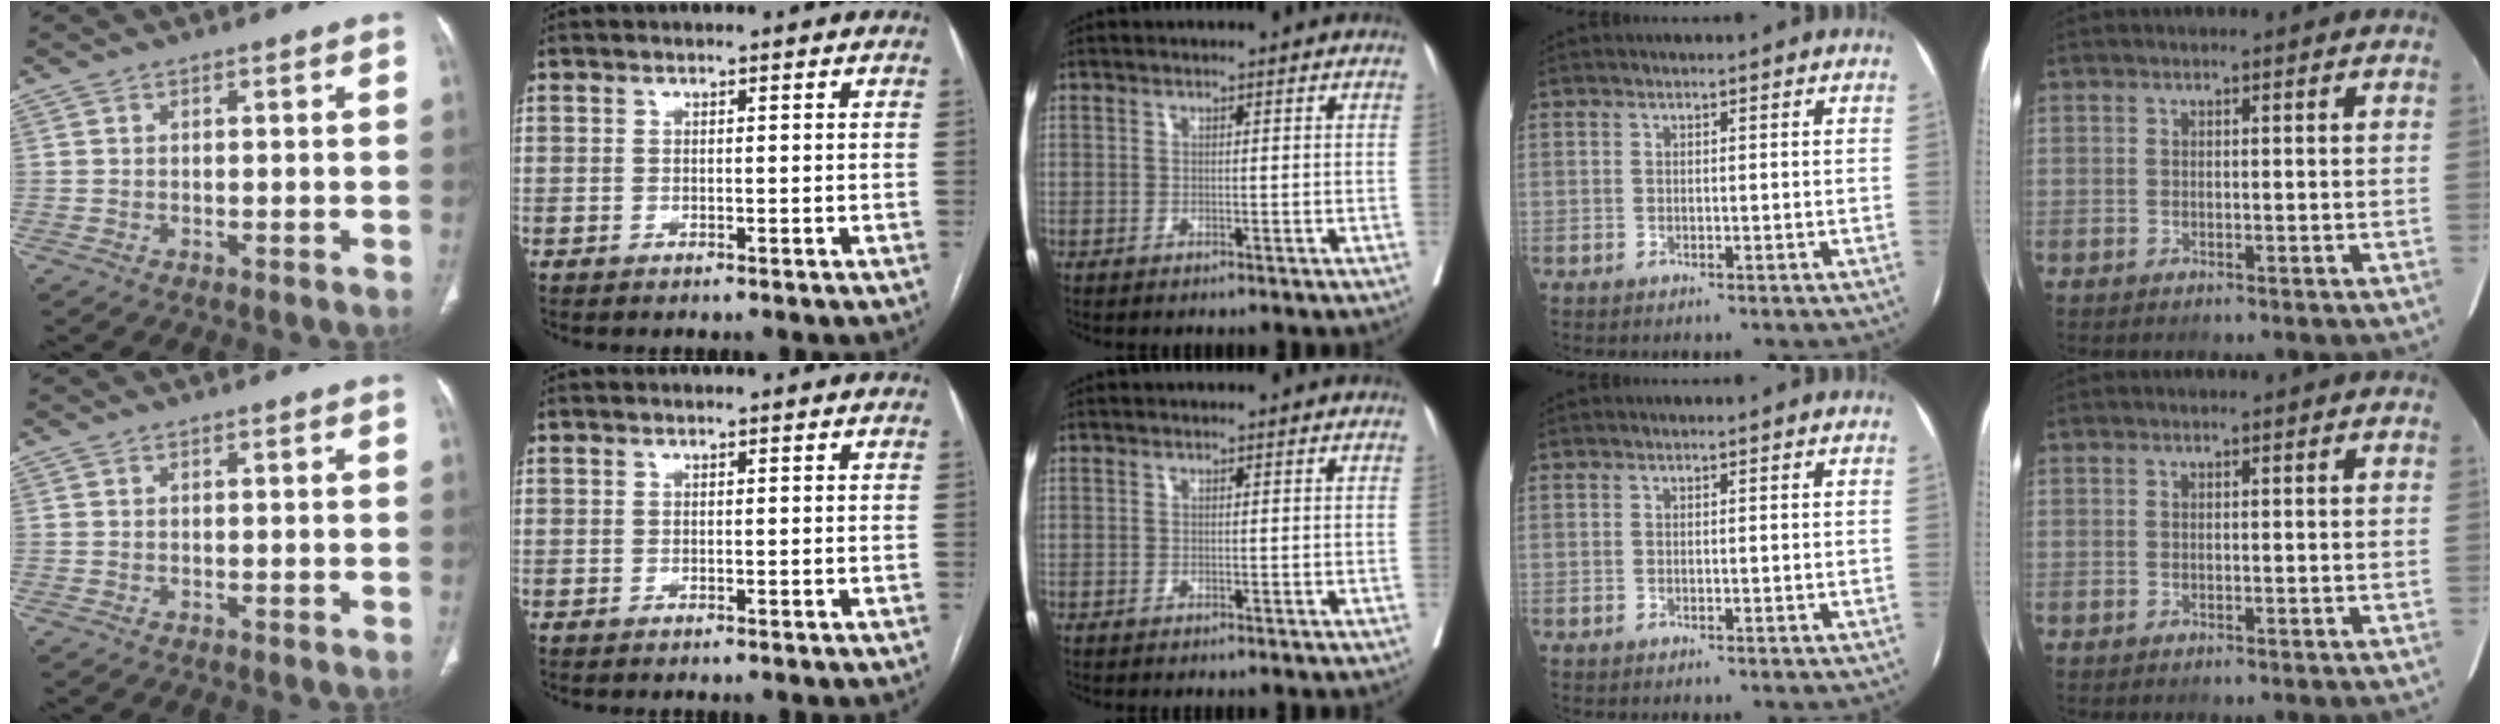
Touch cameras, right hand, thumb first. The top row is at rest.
{}